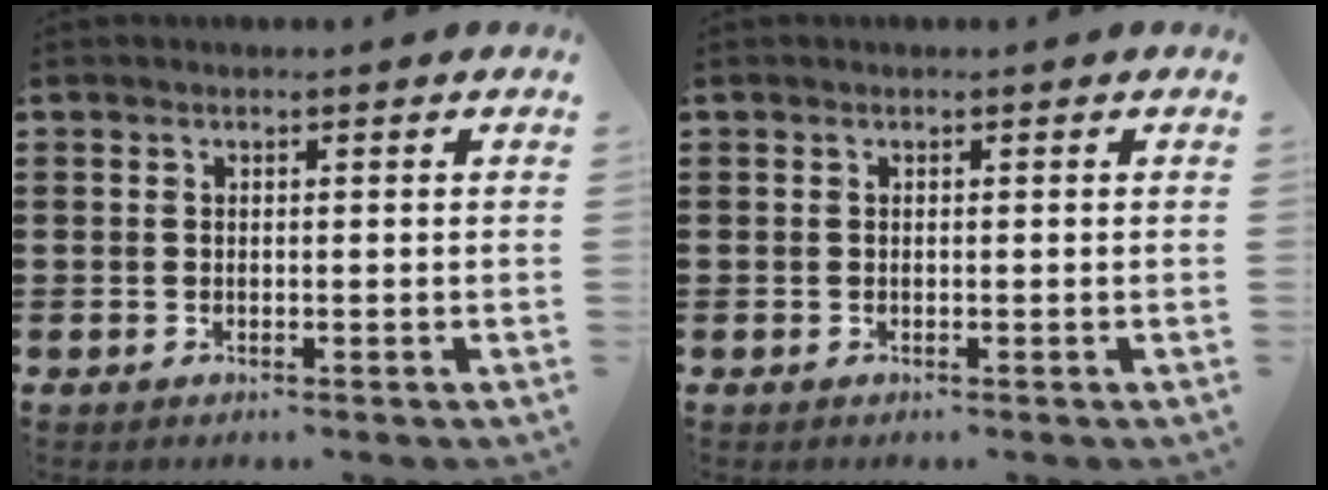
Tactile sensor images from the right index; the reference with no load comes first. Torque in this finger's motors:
{"motor_torque": [0.00, 0.00, 0.00, 0.00]}